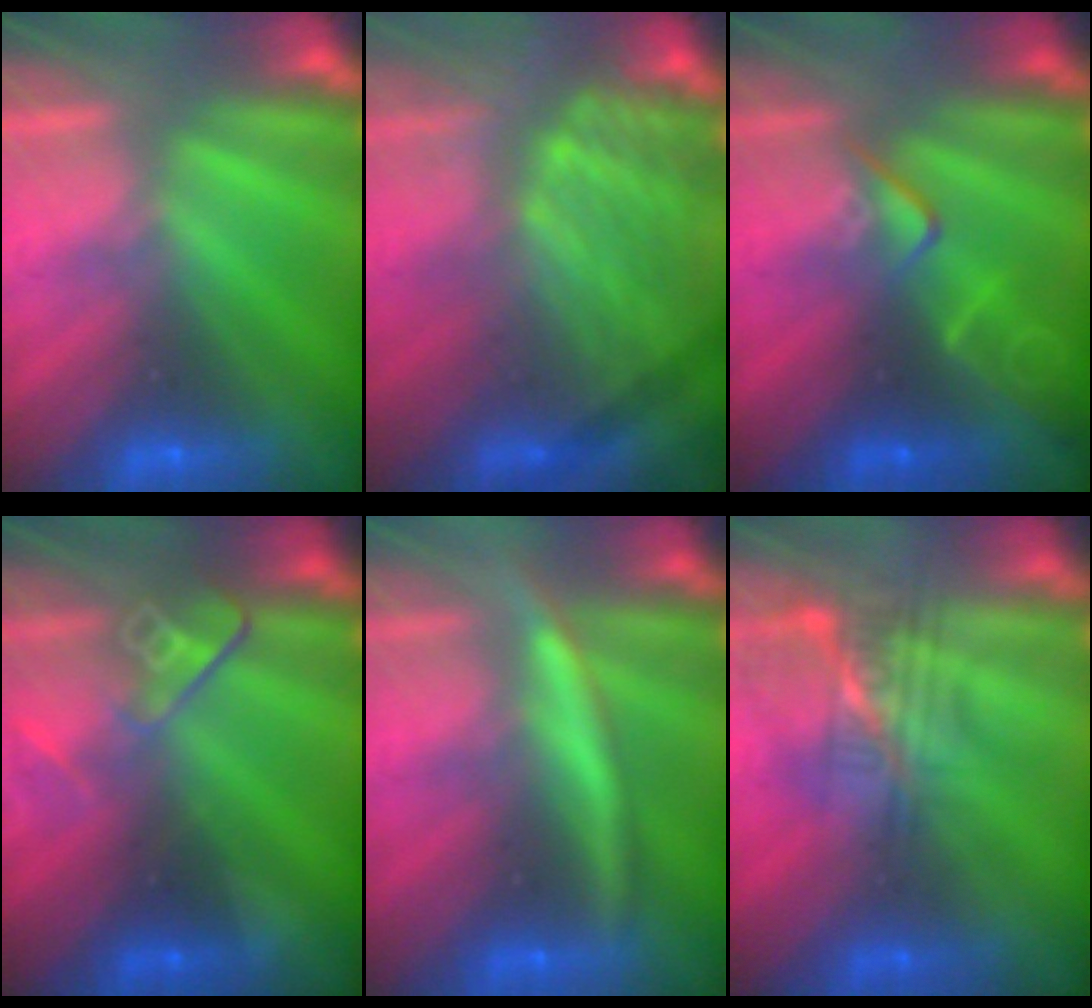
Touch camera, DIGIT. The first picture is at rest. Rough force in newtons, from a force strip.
{"total": 3.4}
{"total": 2.2}
{"total": 2.6}
{"total": 2.9}
{"total": 2.4}